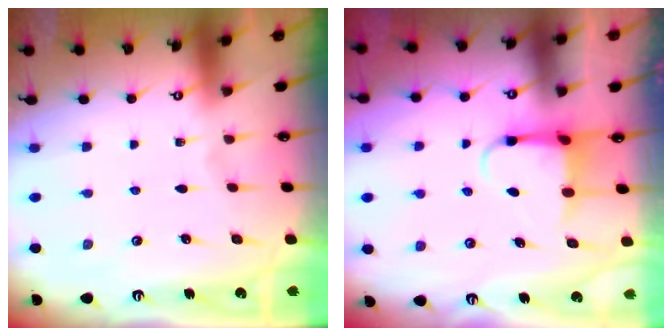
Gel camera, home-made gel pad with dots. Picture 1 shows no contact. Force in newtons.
{"total": 4.0, "press": 4.0, "slide": 0.4}